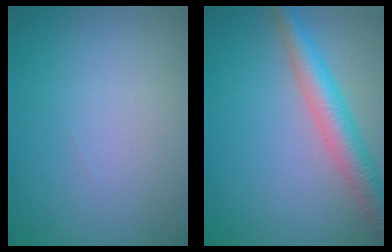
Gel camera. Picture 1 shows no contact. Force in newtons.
{"total": 5.0, "press": 5.0, "slide": 0.3}